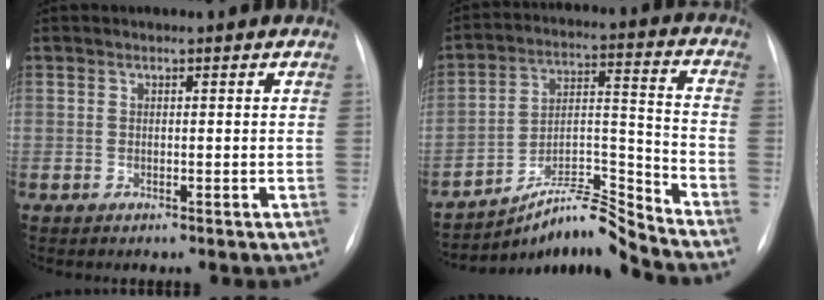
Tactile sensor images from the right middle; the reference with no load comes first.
{"total": 10.1, "force": [-9.7, -1.3, 2.5], "torque": [-0.042, 0.044, -0.168]}